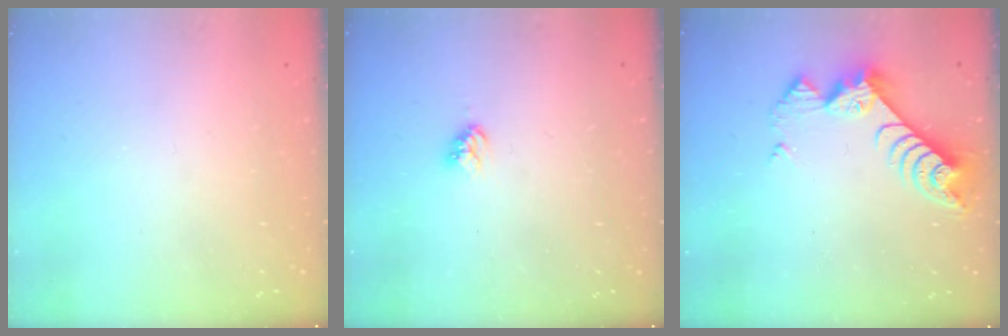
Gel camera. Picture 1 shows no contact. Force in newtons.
{"total": 4.1, "press": 4.0, "slide": 0.5}
{"total": 9.0, "press": 9.0, "slide": 0.6}